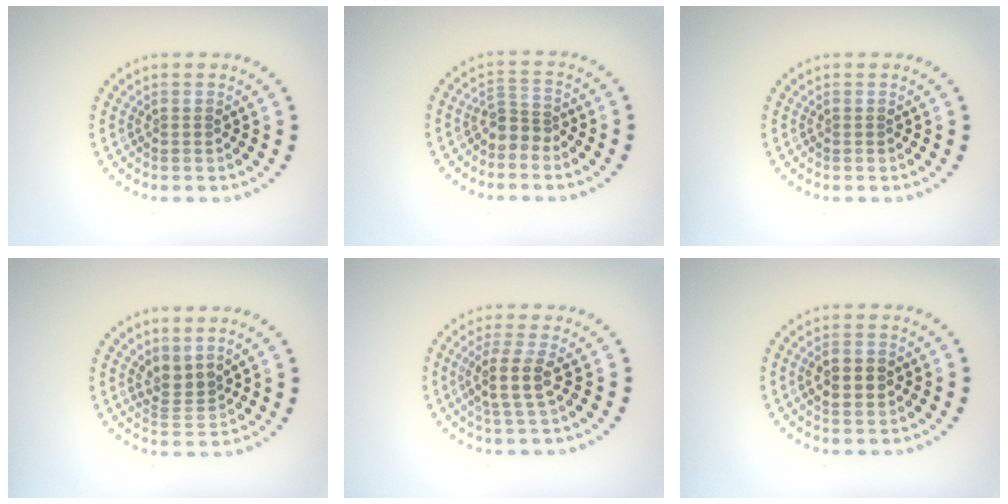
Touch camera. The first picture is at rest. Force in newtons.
{"total": 2.2, "press": 1.7, "slide": 1.4}
{"total": 0.0}
{"total": 2.3, "press": 1.4, "slide": 1.8}
{"total": 2.8, "press": 2.3, "slide": 1.6}
{"total": 2.3, "press": 2.3, "slide": 0.1}